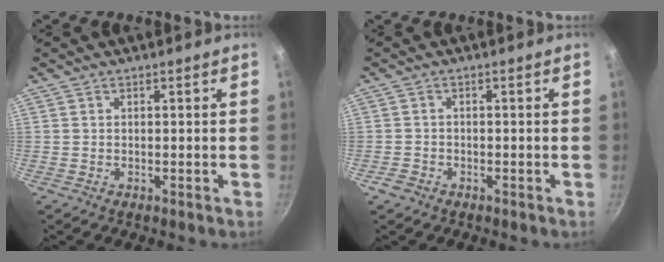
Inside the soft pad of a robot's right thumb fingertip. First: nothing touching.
{"total": 1.8, "force": [-1.2, 1.3, 0.6], "torque": [-0.011, 0.003, -0.022]}